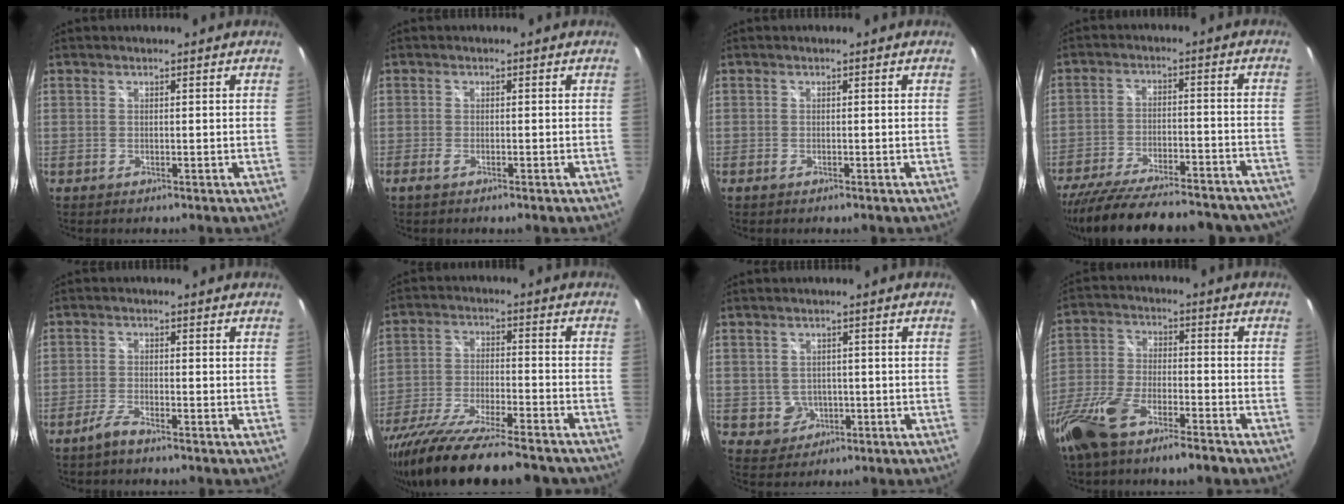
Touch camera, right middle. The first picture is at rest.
{"total": 1.3, "force": [-1.0, 0.2, 0.8], "torque": [-0.016, -0.003, -0.019]}
{"total": 0.8, "force": [-0.6, 0.2, 0.4], "torque": [-0.009, -0.002, -0.013]}
{"total": 30.3, "force": [-26.4, 7.8, 12.7], "torque": [-0.241, -0.028, -0.351]}
{"total": 3.0, "force": [-2.5, 0.3, 1.7], "torque": [-0.050, -0.002, -0.051]}
{"total": 25.1, "force": [-20.7, 4.5, 13.4], "torque": [-0.257, -0.075, -0.329]}
{"total": 3.9, "force": [-0.7, 3.7, 0.9], "torque": [-0.025, 0.005, 0.000]}
{"total": 15.7, "force": [-11.1, 4.4, 10.1], "torque": [-0.227, -0.039, -0.207]}